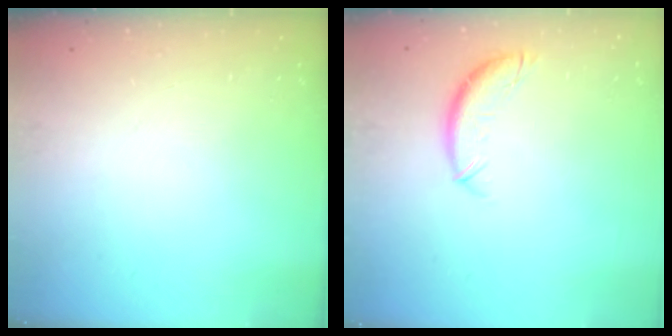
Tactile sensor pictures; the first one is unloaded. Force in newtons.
{"total": 8.2, "press": 8.2, "slide": 0.7}